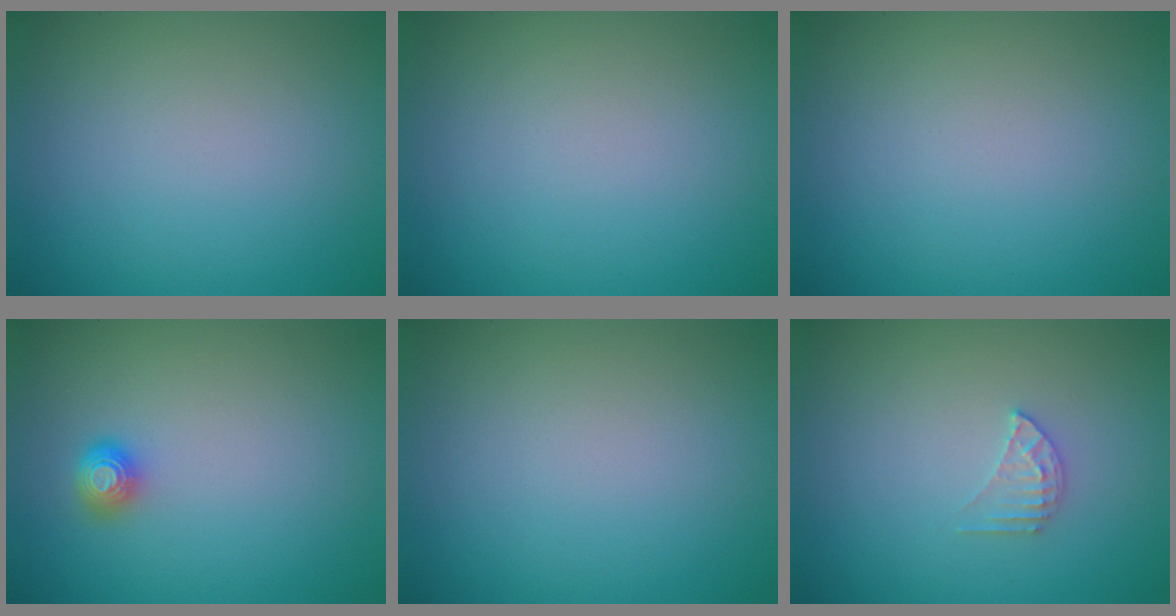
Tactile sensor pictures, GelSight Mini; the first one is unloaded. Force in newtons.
{"total": 0.0}
{"total": 0.0}
{"total": 1.6, "press": 1.4, "slide": 0.6}
{"total": 0.0}
{"total": 1.5, "press": 1.5, "slide": 0.2}